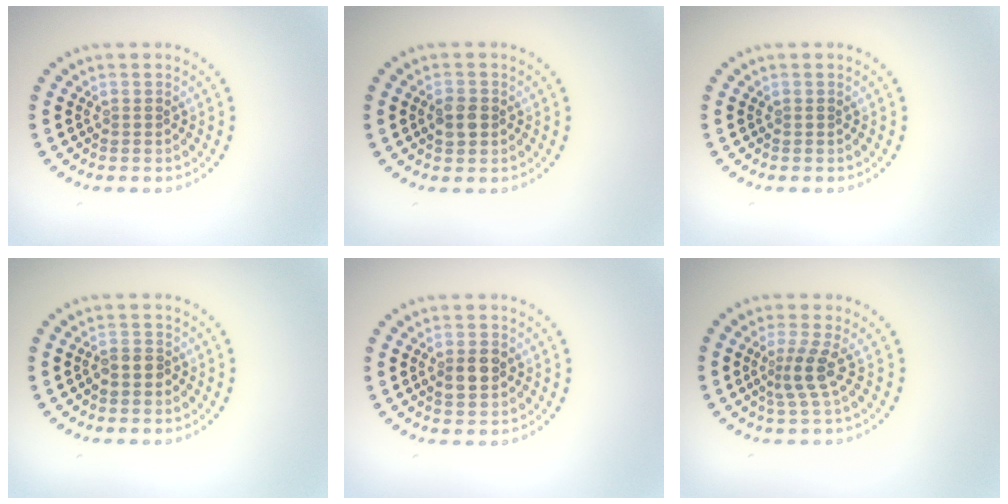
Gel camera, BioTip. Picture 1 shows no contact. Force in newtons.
{"total": 1.8, "press": 1.7, "slide": 0.2}
{"total": 0.0}
{"total": 1.6, "press": 1.5, "slide": 0.6}
{"total": 2.1, "press": 2.1, "slide": 0.2}
{"total": 2.6, "press": 1.8, "slide": 1.8}